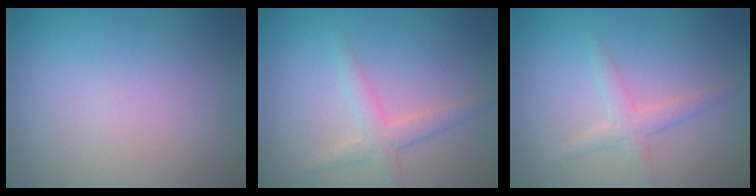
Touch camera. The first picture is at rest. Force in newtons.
{"total": 2.4, "press": 2.4, "slide": 0.1}
{"total": 2.0, "press": 2.0, "slide": 0.1}